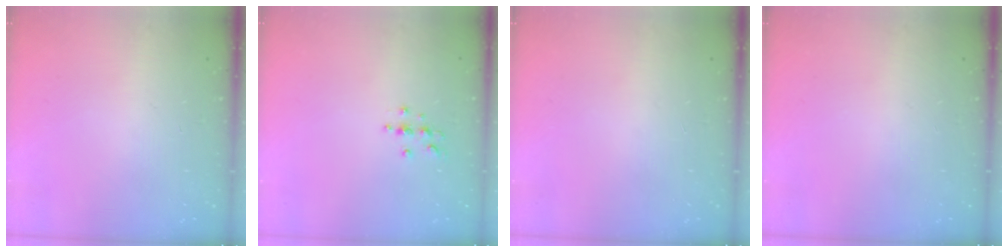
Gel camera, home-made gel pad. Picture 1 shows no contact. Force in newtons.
{"total": 3.3, "press": 3.3, "slide": 0.4}
{"total": 0.0}
{"total": 0.0}